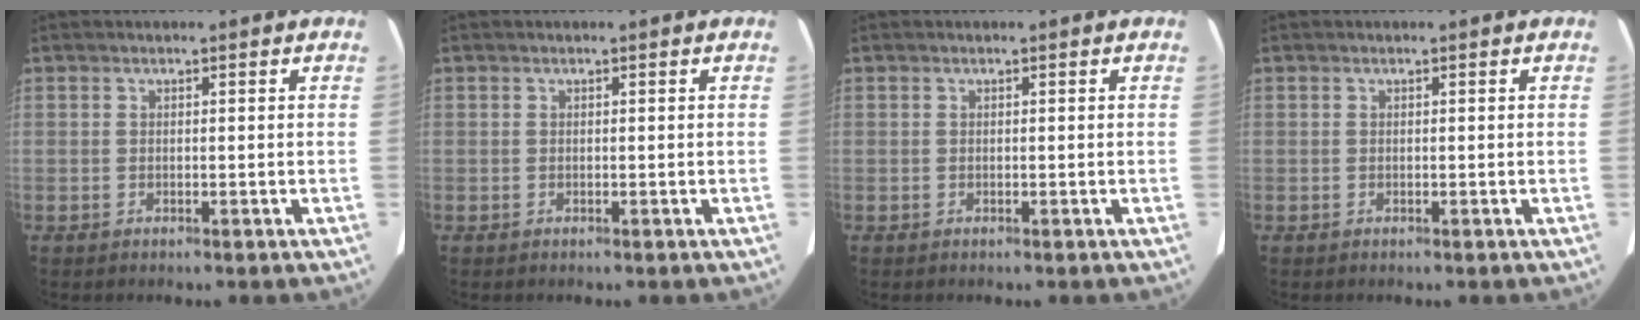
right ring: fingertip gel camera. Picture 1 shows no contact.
{"total": 0.0}
{"total": 0.0}
{"total": 0.0}